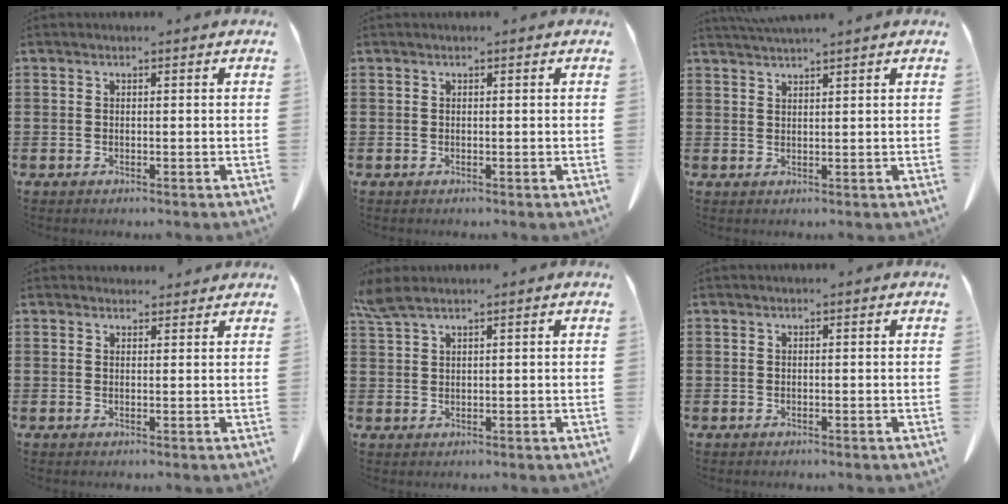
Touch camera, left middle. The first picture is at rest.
{"total": 0.0}
{"total": 1.8, "force": [1.7, -0.3, 0.2], "torque": [-0.009, -0.001, 0.034]}
{"total": 1.6, "force": [1.6, 0.5, 0.1], "torque": [0.002, 0.001, 0.029]}
{"total": 3.0, "force": [2.3, 0.5, 1.9], "torque": [-0.044, -0.002, 0.045]}
{"total": 0.0}